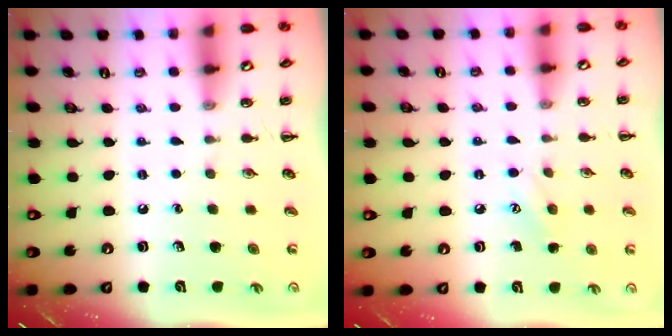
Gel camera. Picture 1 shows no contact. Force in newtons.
{"total": 5.6, "press": 5.4, "slide": 1.5}